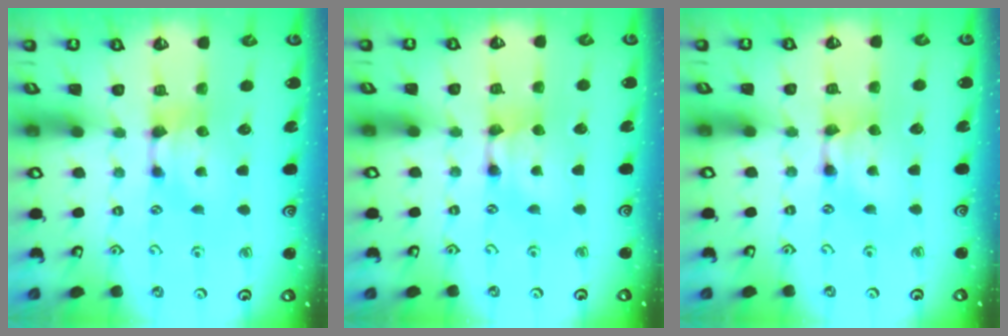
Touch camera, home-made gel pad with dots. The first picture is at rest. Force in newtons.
{"total": 1.6, "press": 1.6, "slide": 0.1}
{"total": 1.8, "press": 1.8, "slide": 0.1}